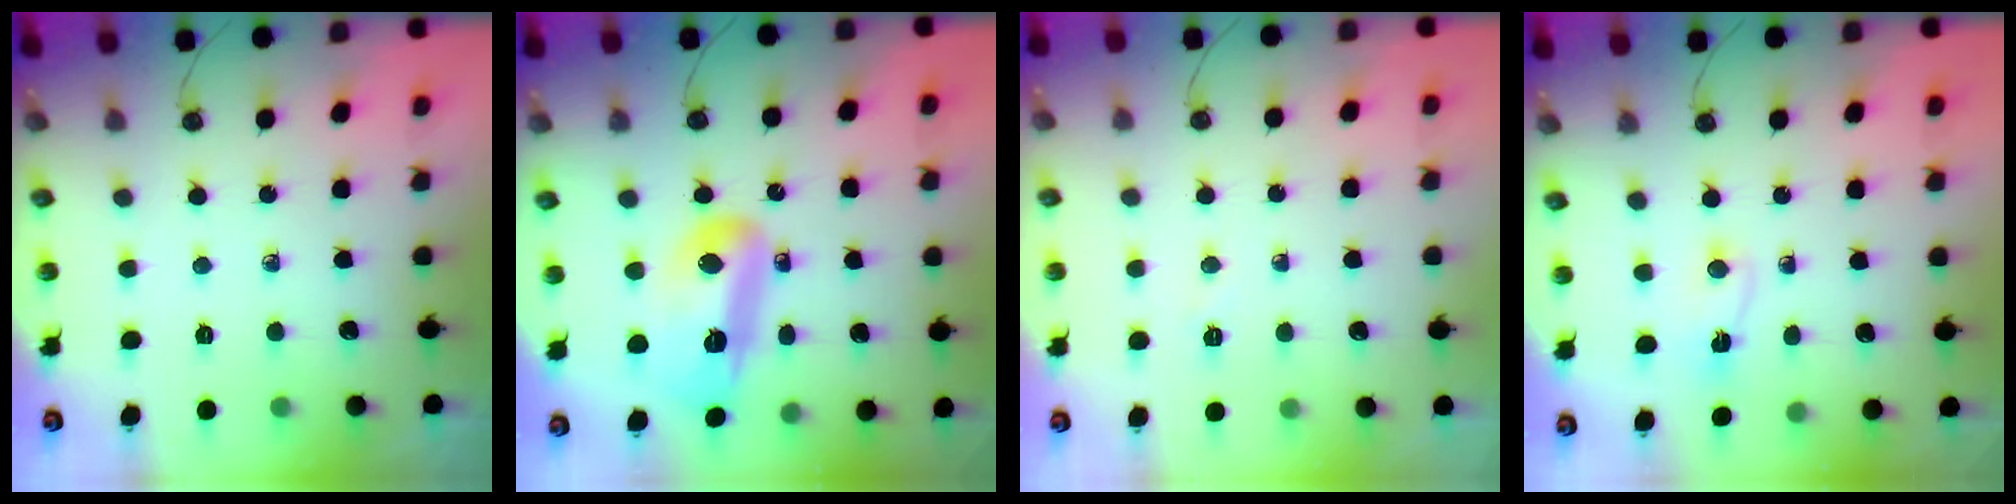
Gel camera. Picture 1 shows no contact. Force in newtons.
{"total": 26.1, "press": 20.0, "slide": 16.7}
{"total": 3.3, "press": 3.2, "slide": 0.4}
{"total": 2.0, "press": 1.6, "slide": 1.2}